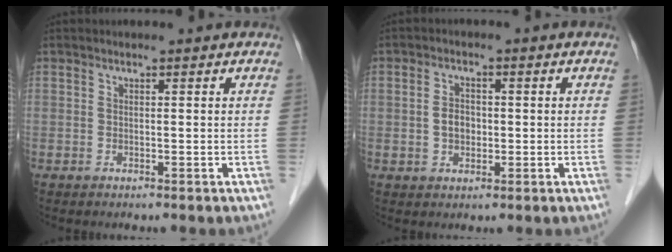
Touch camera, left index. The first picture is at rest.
{"total": 3.4, "force": [-0.2, 2.3, 2.4], "torque": [-0.053, 0.008, -0.002]}